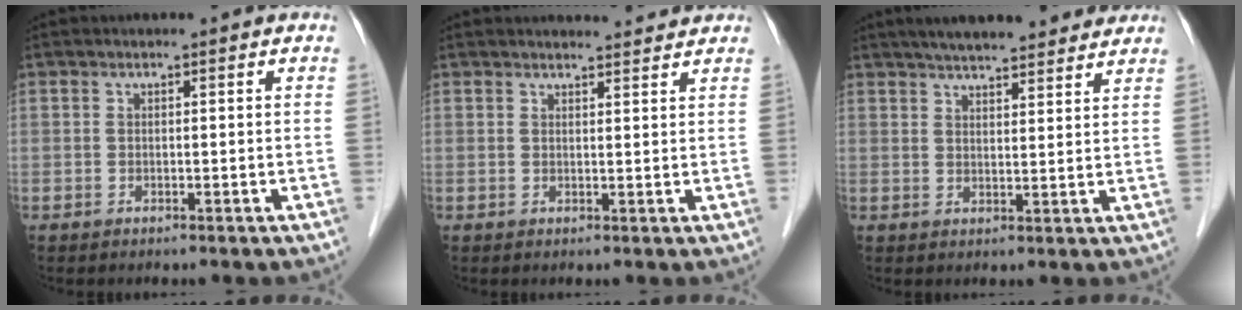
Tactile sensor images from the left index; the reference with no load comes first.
{"total": 4.4, "force": [4.4, 0.6, 0.5], "torque": [-0.010, 0.006, 0.049]}
{"total": 12.9, "force": [11.2, 2.5, 5.9], "torque": [-0.081, 0.026, 0.151]}